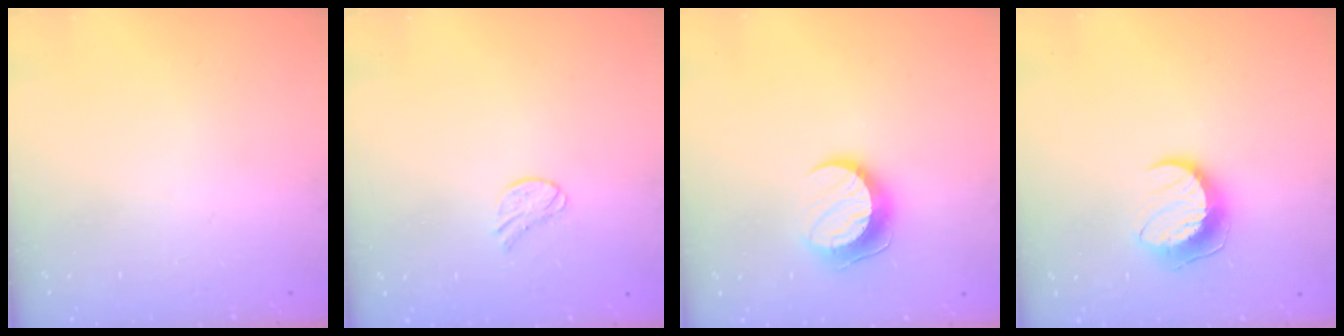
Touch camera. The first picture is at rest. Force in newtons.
{"total": 6.1, "press": 6.1, "slide": 0.6}
{"total": 9.7, "press": 9.7, "slide": 0.7}
{"total": 10.5, "press": 10.5, "slide": 0.4}